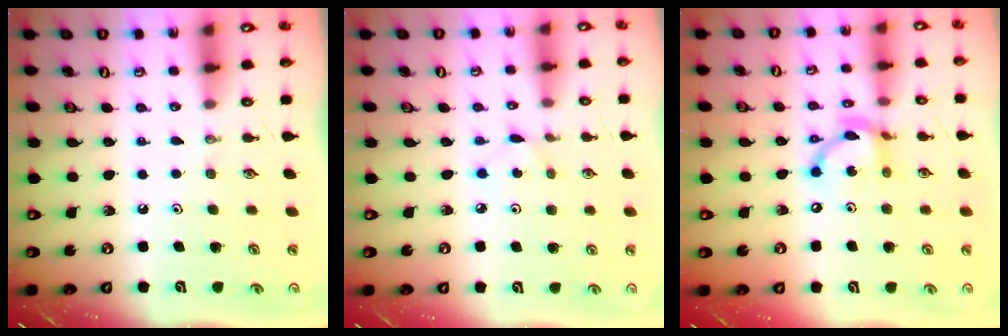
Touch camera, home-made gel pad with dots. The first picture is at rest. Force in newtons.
{"total": 2.3, "press": 2.3, "slide": 0.3}
{"total": 11.7, "press": 11.7, "slide": 0.9}